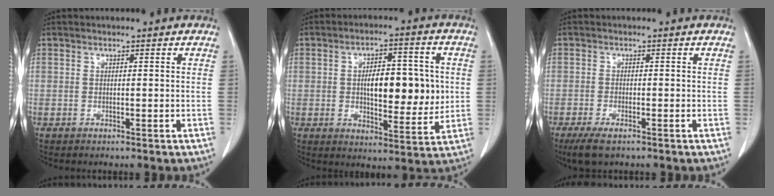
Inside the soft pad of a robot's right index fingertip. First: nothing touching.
{"total": 11.5, "force": [0.7, 4.4, 10.6], "torque": [-0.161, 0.010, 0.015]}
{"total": 4.0, "force": [-2.7, 1.1, 2.7], "torque": [-0.055, -0.007, -0.045]}